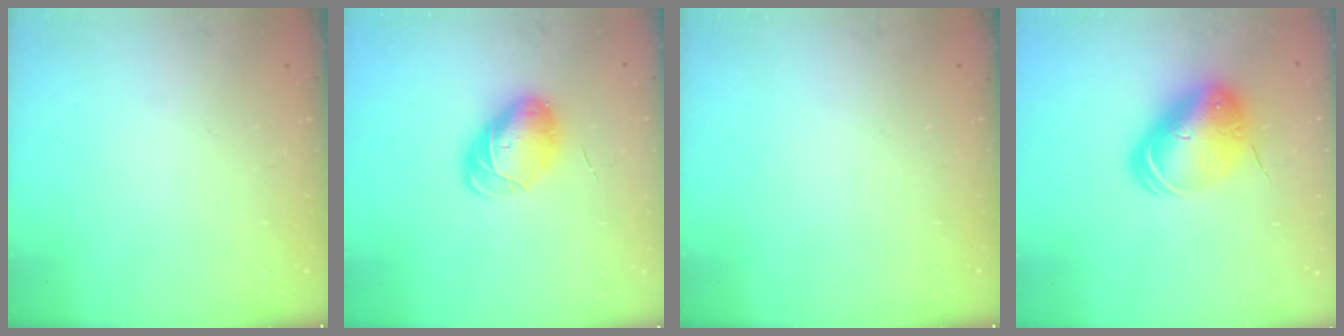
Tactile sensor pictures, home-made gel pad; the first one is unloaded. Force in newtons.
{"total": 9.0, "press": 8.8, "slide": 1.9}
{"total": 0.0}
{"total": 12.5, "press": 12.3, "slide": 2.2}